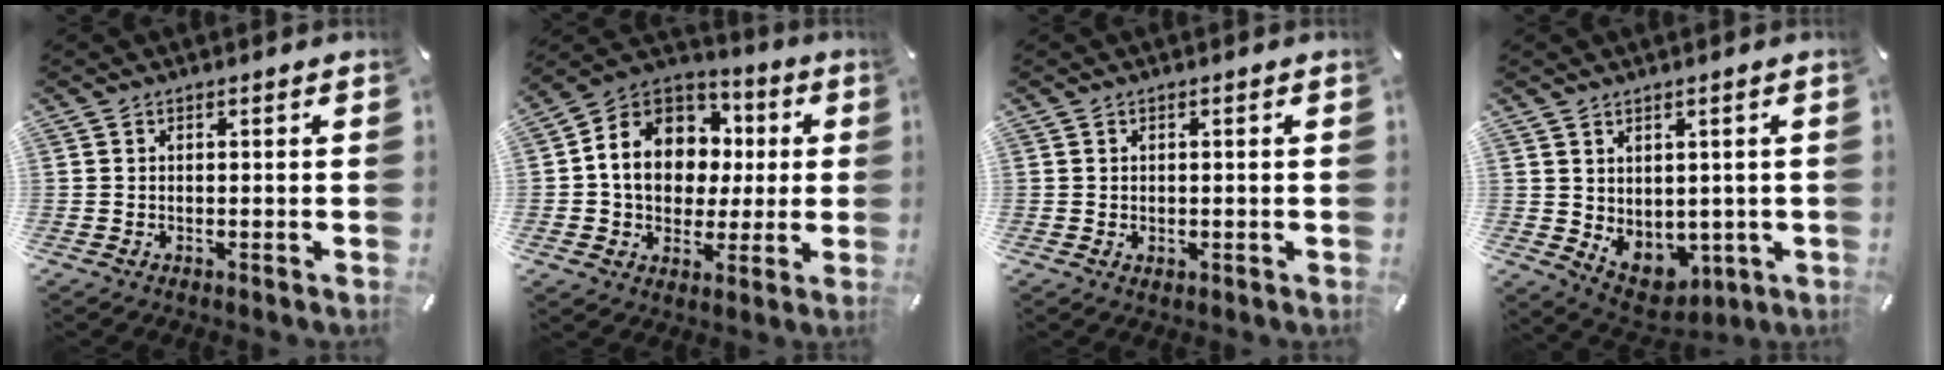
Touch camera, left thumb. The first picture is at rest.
{"total": 13.3, "force": [1.3, 11.4, 6.7], "torque": [-0.145, -0.002, 0.027]}
{"total": 0.8, "force": [0.1, 0.7, 0.3], "torque": [-0.007, 0.004, 0.001]}
{"total": 5.9, "force": [0.4, 5.3, 2.6], "torque": [-0.044, -0.021, 0.014]}